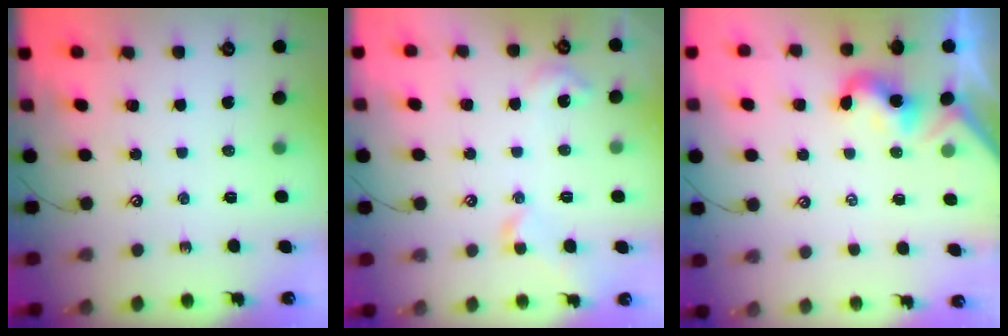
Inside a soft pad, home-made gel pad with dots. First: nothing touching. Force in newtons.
{"total": 4.1, "press": 4.0, "slide": 0.7}
{"total": 0.8, "press": 0.7, "slide": 0.5}